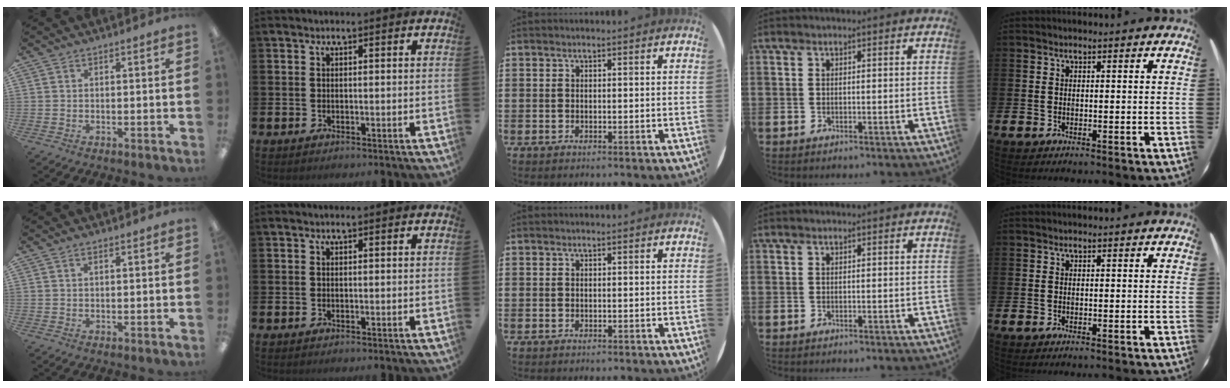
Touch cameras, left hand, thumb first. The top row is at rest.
{"thumb": {"total": 1.0, "force": [0.5, 0.4, 0.8], "torque": [-0.008, -0.001, 0.007]}}